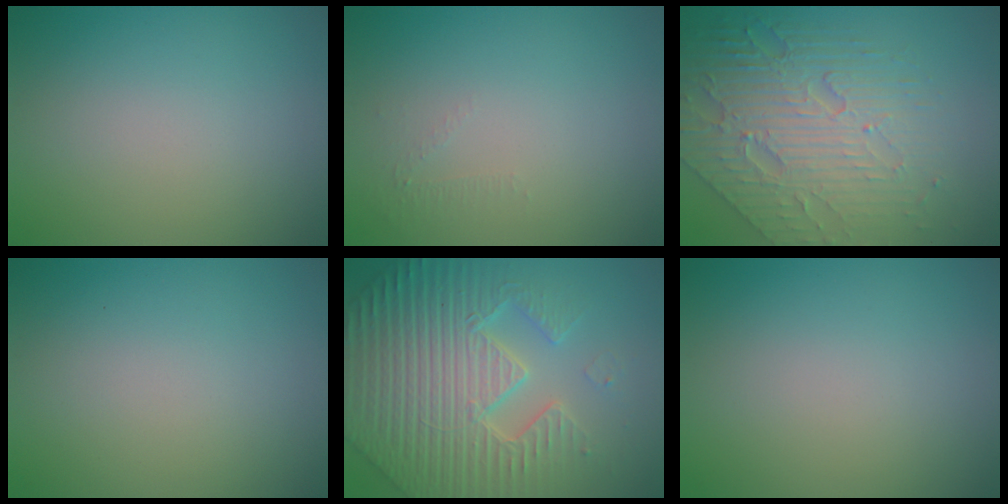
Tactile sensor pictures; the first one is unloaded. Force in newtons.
{"total": 0.5, "press": 0.2, "slide": 0.5}
{"total": 7.9, "press": 5.6, "slide": 5.7}
{"total": 0.0}
{"total": 7.6, "press": 7.4, "slide": 1.9}
{"total": 0.0}